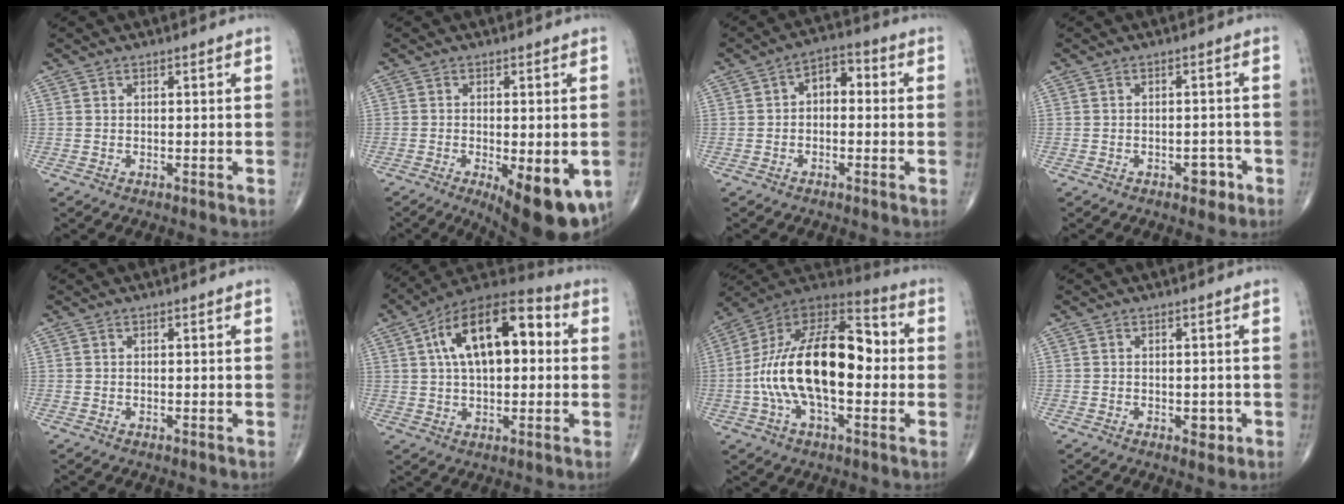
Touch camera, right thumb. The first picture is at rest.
{"total": 14.0, "force": [-5.4, 5.2, 11.8], "torque": [-0.128, -0.014, -0.065]}
{"total": 5.5, "force": [0.1, 3.5, 4.2], "torque": [-0.042, 0.022, -0.013]}
{"total": 2.8, "force": [-1.6, 1.6, 1.6], "torque": [-0.007, 0.011, -0.020]}
{"total": 0.0}
{"total": 19.0, "force": [4.0, 9.6, 15.9], "torque": [-0.241, 0.032, 0.053]}
{"total": 24.0, "force": [-1.0, 12.0, 20.7], "torque": [-0.362, 0.041, -0.024]}
{"total": 2.2, "force": [-0.7, 1.4, 1.5], "torque": [-0.007, 0.001, -0.007]}